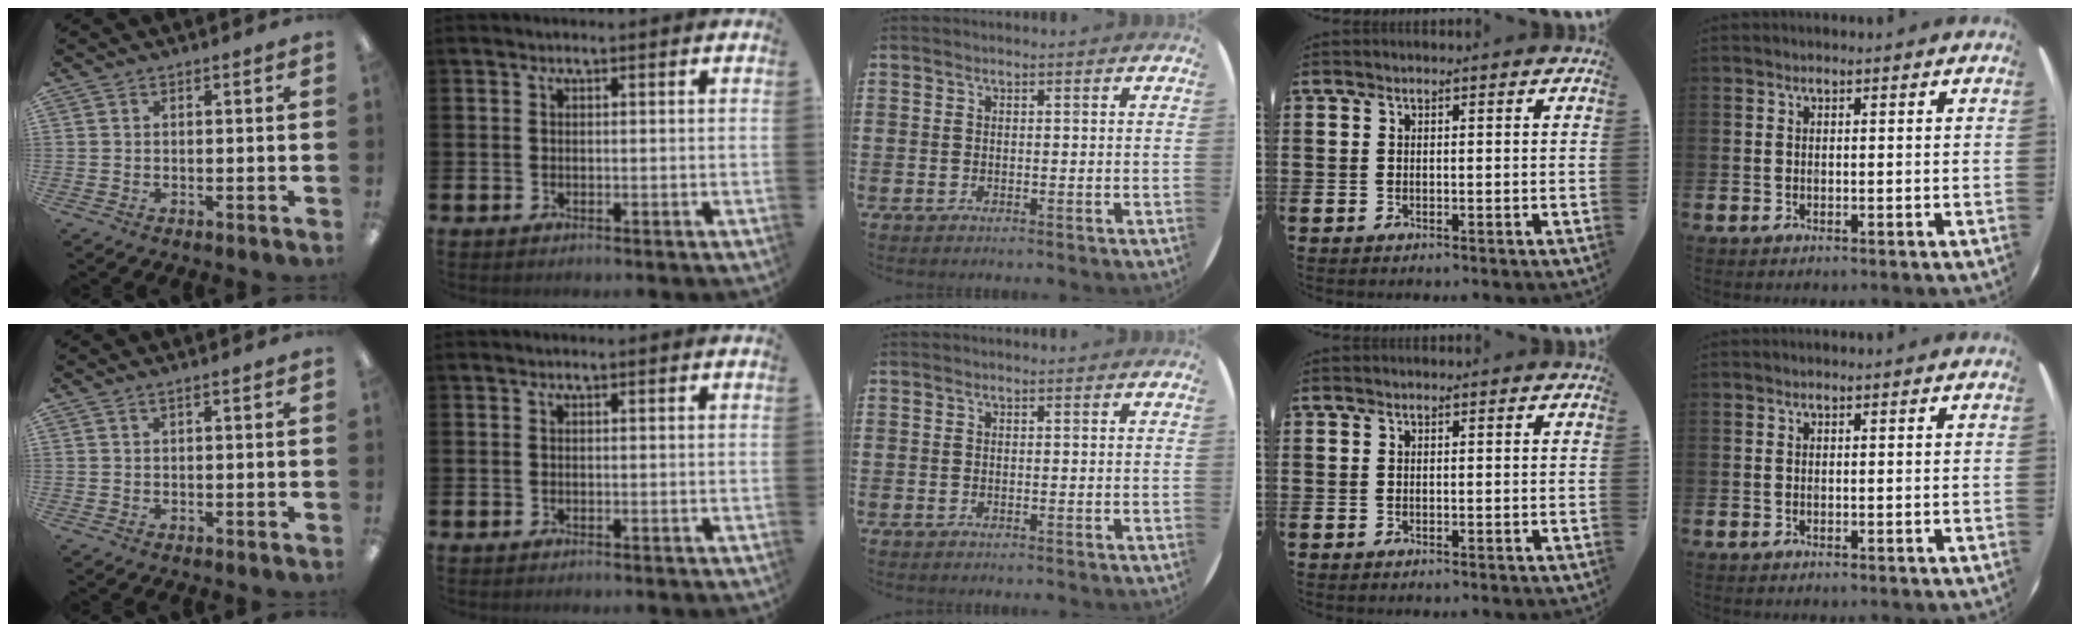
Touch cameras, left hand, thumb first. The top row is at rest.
{"thumb": {"total": 0.7, "force": [0.4, 0.0, 0.6], "torque": [-0.013, 0.001, 0.007]}}